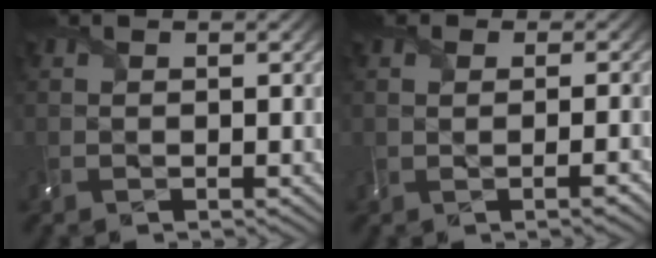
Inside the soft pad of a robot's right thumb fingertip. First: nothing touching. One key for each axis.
{"total": 2.2, "fx": 0.2, "fy": 1.0, "fz": 1.9, "tx": -0.027, "ty": 0.012, "tz": -0.014}